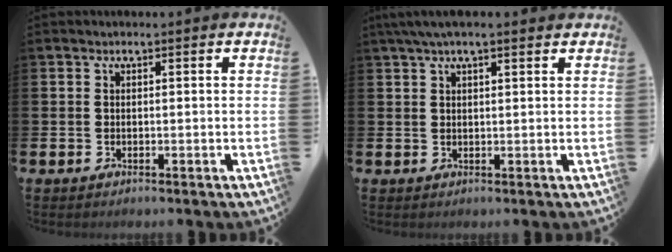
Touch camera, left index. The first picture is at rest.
{"total": 3.2, "force": [2.4, 0.6, 2.0], "torque": [-0.044, 0.003, 0.044]}